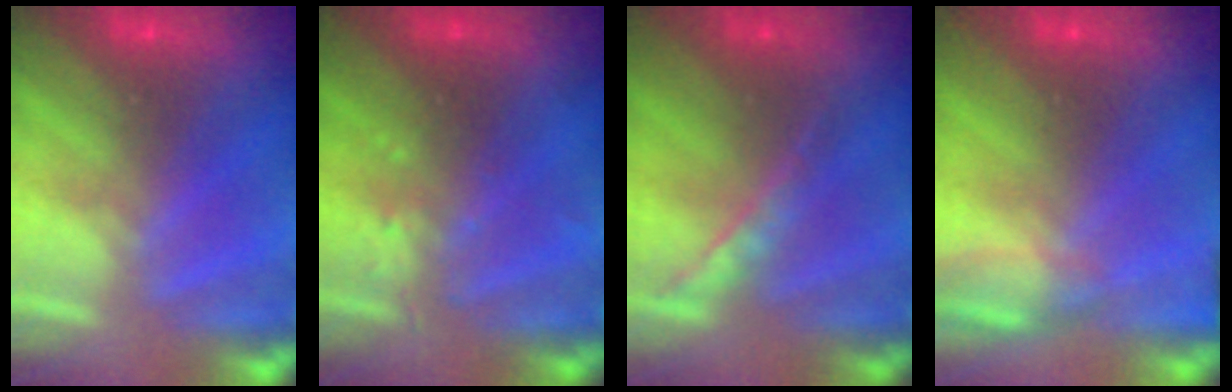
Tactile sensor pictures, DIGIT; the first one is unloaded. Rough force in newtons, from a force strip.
{"total": 2.5}
{"total": 1.4}
{"total": 5.3}